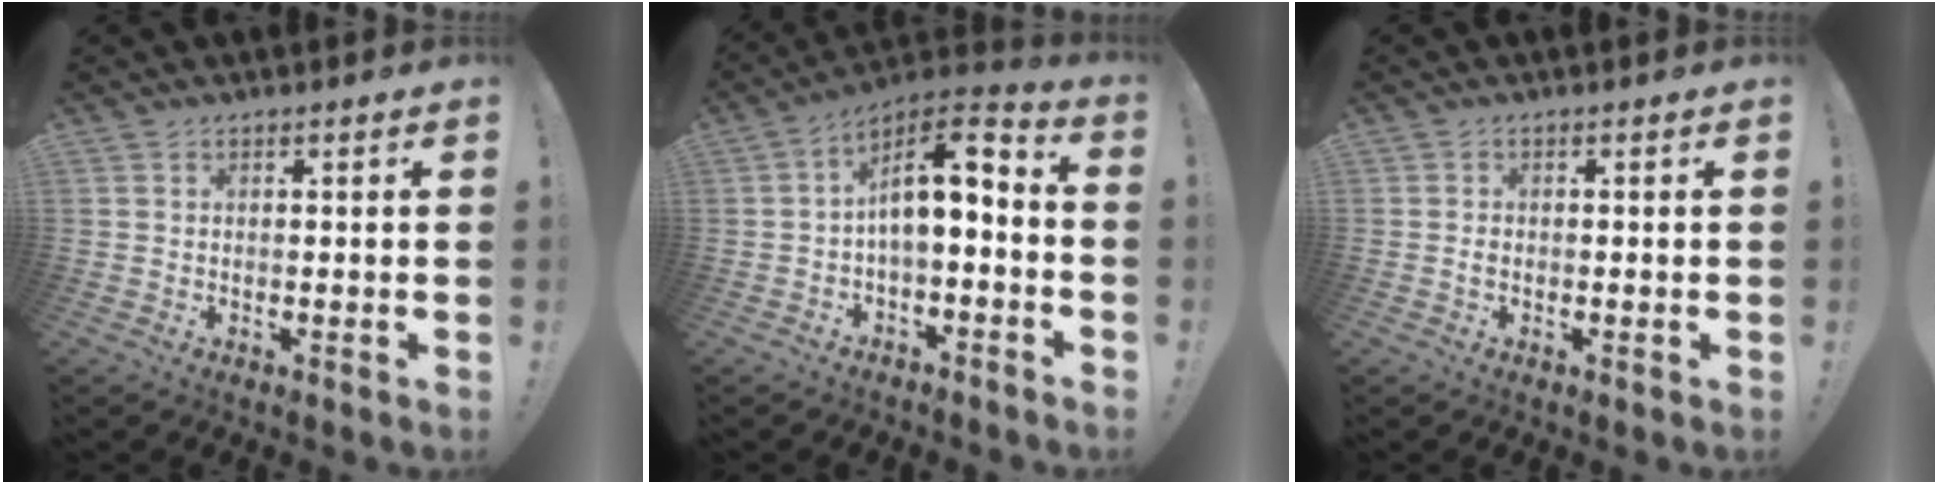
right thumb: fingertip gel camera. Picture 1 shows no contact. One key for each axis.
{"total": 8.7, "fx": 0.4, "fy": 3.4, "fz": 8.0, "tx": -0.130, "ty": -0.006, "tz": 0.008}
{"total": 0.8, "fx": -0.4, "fy": 0.7, "fz": 0.3, "tx": -0.011, "ty": 0.007, "tz": -0.007}